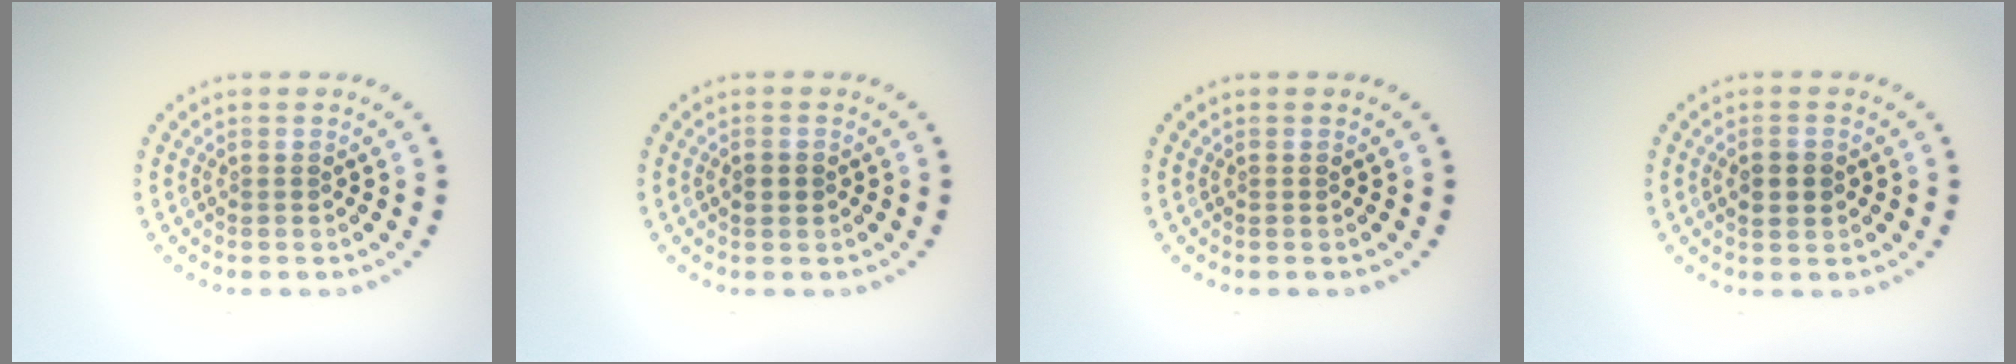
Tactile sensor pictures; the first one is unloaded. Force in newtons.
{"total": 1.5, "press": 1.5, "slide": 0.0}
{"total": 0.0}
{"total": 2.1, "press": 2.1, "slide": 0.1}